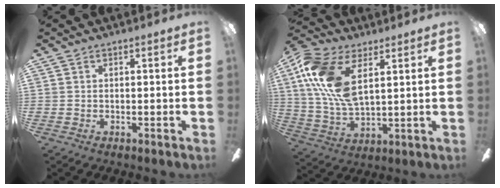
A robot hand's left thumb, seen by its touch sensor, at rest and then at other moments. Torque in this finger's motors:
{"motor_torque": [-0.14, 0.80, 1.40, -1.37, 0.40]}